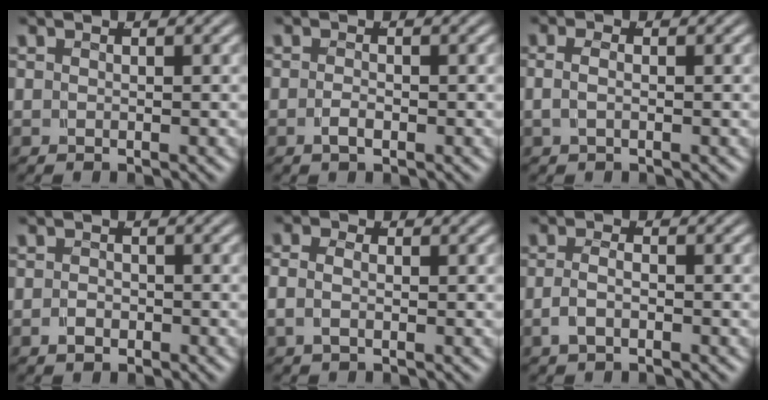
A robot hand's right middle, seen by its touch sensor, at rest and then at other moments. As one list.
[{"total": 1.2, "force": [-0.7, 0.5, 0.8], "torque": [-0.012, 0.001, -0.014]}, {"total": 1.5, "force": [-0.1, 0.7, 1.3], "torque": [-0.027, 0.001, -0.003]}, {"total": 1.2, "force": [-0.6, 0.9, 0.6], "torque": [-0.005, 0.000, -0.013]}, {"total": 2.3, "force": [-0.2, 1.6, 1.6], "torque": [-0.038, 0.001, -0.006]}, {"total": 1.9, "force": [-0.9, 0.9, 1.5], "torque": [-0.032, -0.001, -0.016]}]